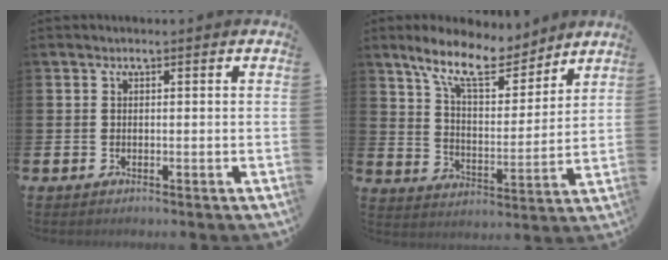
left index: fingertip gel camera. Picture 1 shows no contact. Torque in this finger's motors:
{"motor_torque": [1.14, -1.01, 0.58, 0.21]}